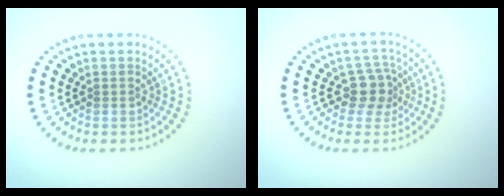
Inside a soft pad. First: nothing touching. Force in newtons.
{"total": 2.7, "press": 2.2, "slide": 1.6}